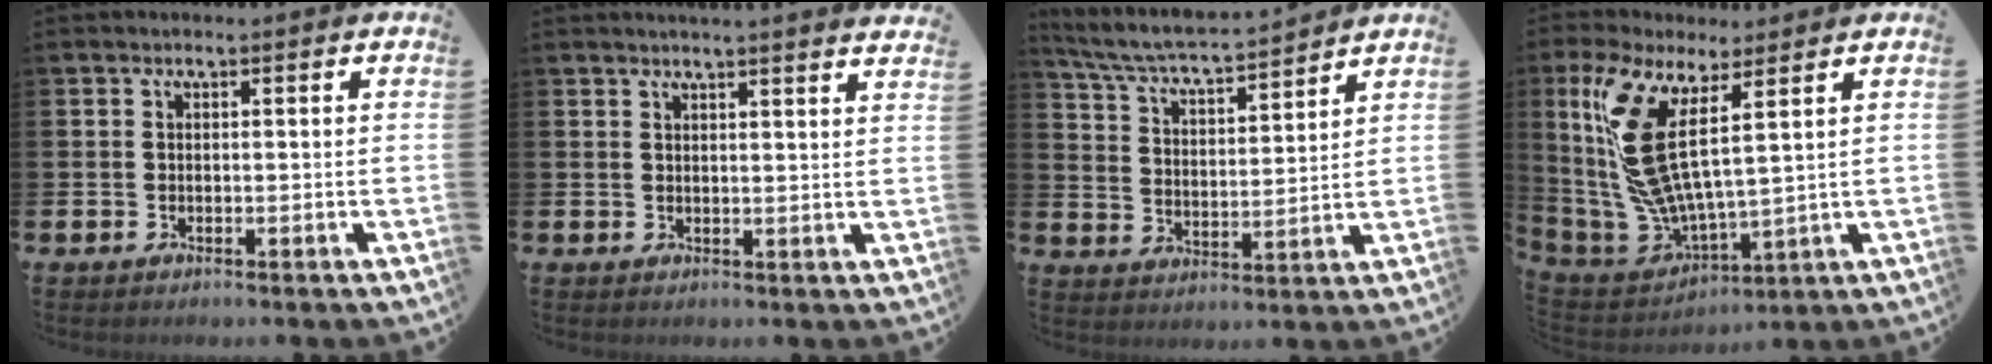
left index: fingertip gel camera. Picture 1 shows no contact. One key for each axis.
{"total": 2.5, "fx": 2.4, "fy": -0.6, "fz": -0.1, "tx": 0.002, "ty": -0.015, "tz": 0.044}
{"total": 5.7, "fx": 5.4, "fy": 0.2, "fz": 1.8, "tx": -0.062, "ty": -0.043, "tz": 0.089}
{"total": 10.7, "fx": 5.2, "fy": 3.3, "fz": 8.7, "tx": -0.216, "ty": -0.042, "tz": 0.090}